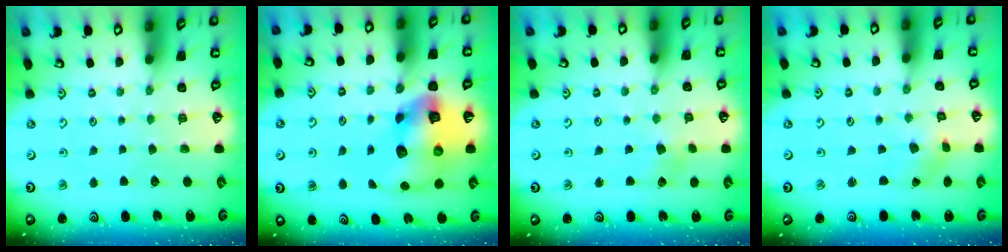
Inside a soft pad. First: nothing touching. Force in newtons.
{"total": 16.6, "press": 16.4, "slide": 2.1}
{"total": 4.1, "press": 4.1, "slide": 0.5}
{"total": 2.7, "press": 2.3, "slide": 1.3}